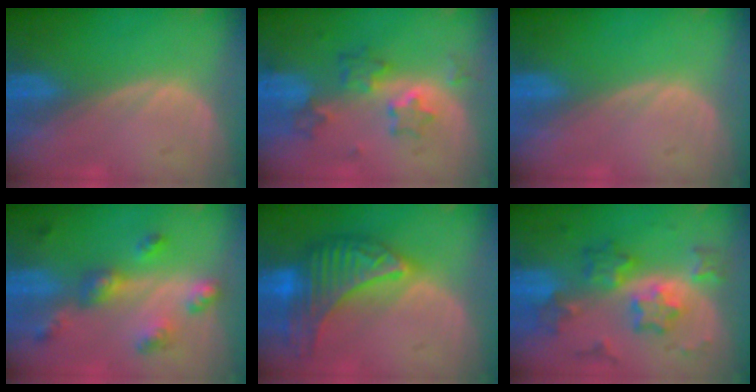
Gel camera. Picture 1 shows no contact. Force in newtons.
{"total": 6.6, "press": 6.0, "slide": 2.7}
{"total": 0.0}
{"total": 6.8, "press": 6.0, "slide": 3.2}
{"total": 9.8, "press": 9.8, "slide": 0.5}
{"total": 8.3, "press": 8.3, "slide": 0.6}